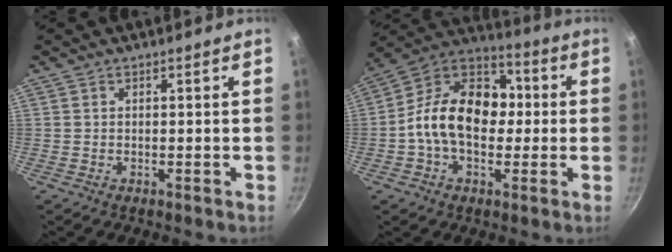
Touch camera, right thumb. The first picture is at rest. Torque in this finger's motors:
{"motor_torque": [-0.80, 1.35, 1.06, -0.41, 0.25]}